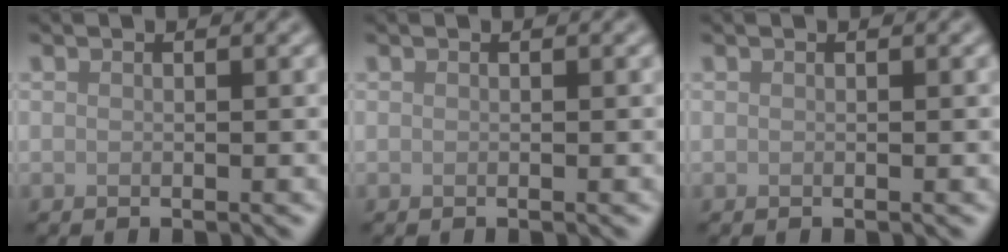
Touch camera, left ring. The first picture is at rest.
{"total": 0.0}
{"total": 0.0}